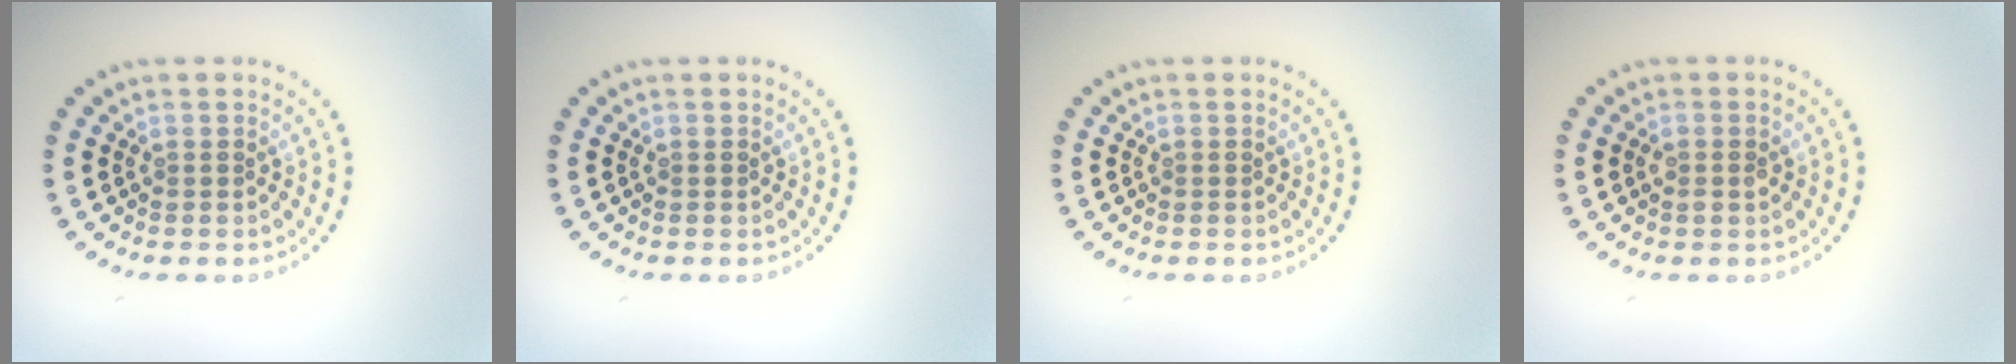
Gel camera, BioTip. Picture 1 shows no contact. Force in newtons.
{"total": 0.0}
{"total": 0.0}
{"total": 1.1, "press": 1.1, "slide": 0.2}